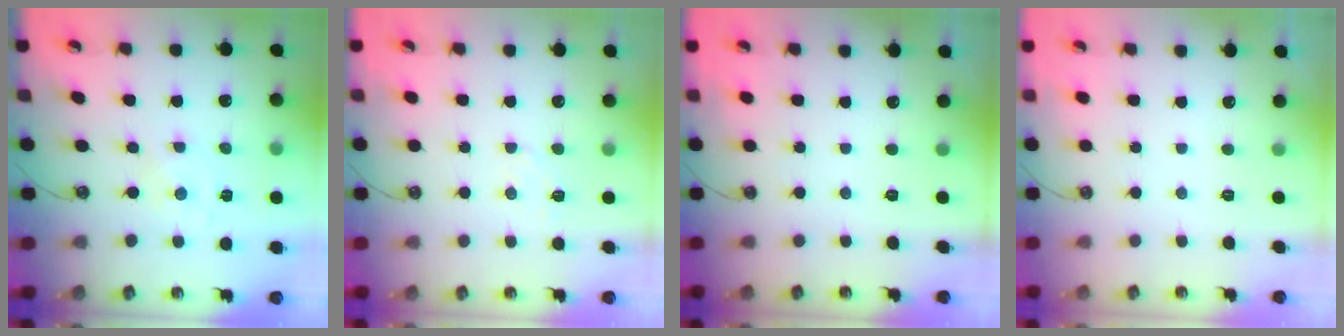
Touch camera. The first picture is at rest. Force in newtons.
{"total": 5.8, "press": 5.8, "slide": 0.8}
{"total": 0.0}
{"total": 0.0}